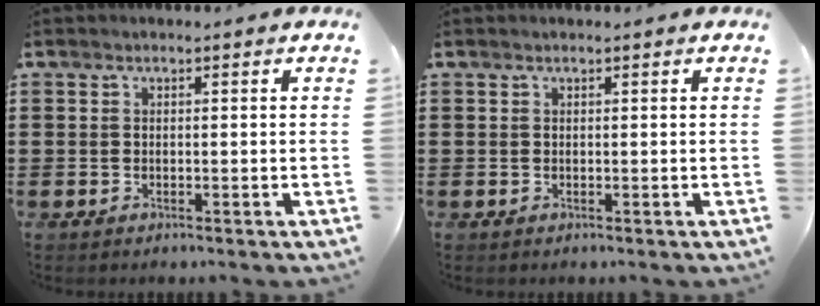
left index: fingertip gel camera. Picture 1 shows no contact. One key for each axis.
{"total": 0.0}